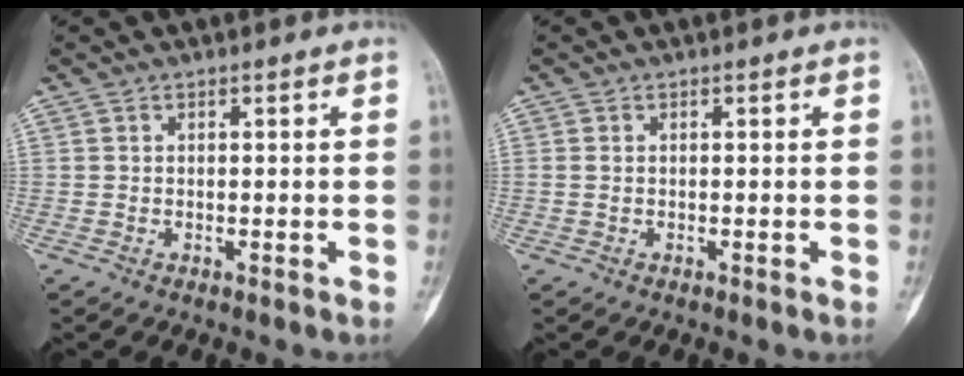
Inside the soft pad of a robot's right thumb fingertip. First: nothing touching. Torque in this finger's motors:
{"motor_torque": [0.05, 0.06, 0.41, -0.01, 0.08]}